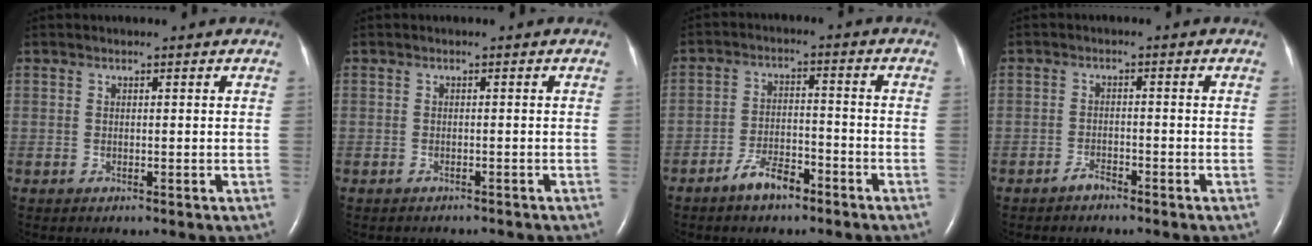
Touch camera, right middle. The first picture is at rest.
{"total": 2.8, "force": [-2.6, 0.7, 0.7], "torque": [-0.015, -0.004, -0.029]}
{"total": 5.5, "force": [-4.1, 2.0, 3.2], "torque": [-0.064, 0.003, -0.072]}
{"total": 1.8, "force": [-1.6, 0.5, 0.6], "torque": [-0.013, 0.000, -0.026]}